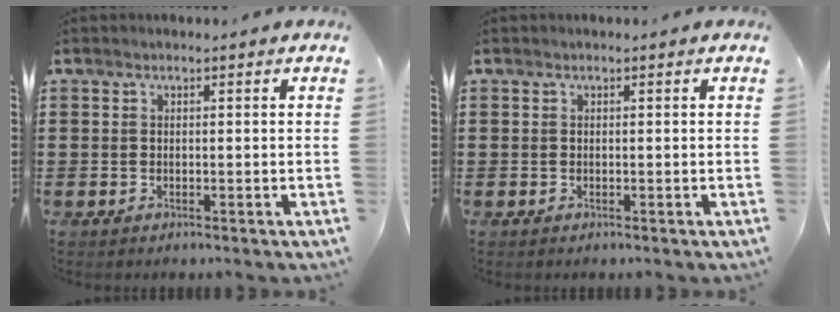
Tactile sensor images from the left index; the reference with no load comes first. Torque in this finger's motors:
{"motor_torque": [-0.08, 0.08, 0.00, 0.00]}